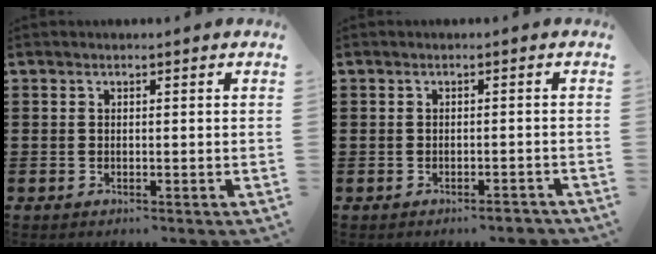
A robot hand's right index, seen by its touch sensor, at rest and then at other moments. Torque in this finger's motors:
{"motor_torque": [-0.78, 0.55, -1.05, -0.21]}